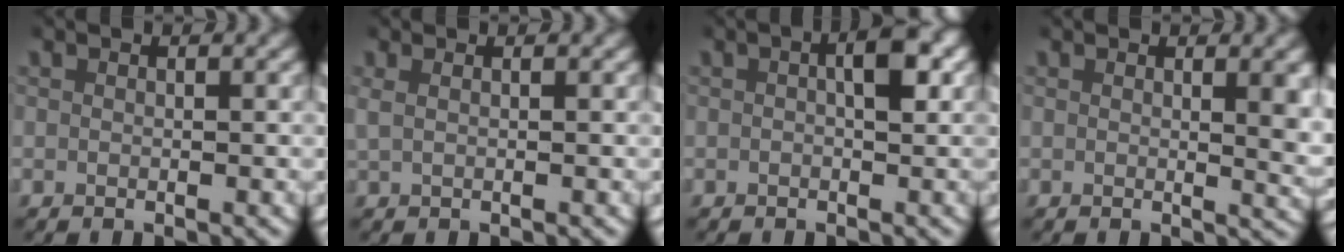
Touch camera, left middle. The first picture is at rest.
{"total": 1.0, "force": [0.5, 0.3, 0.9], "torque": [-0.024, 0.003, 0.009]}
{"total": 3.2, "force": [0.4, 1.1, 2.9], "torque": [-0.043, 0.007, 0.005]}
{"total": 2.5, "force": [0.8, 0.3, 2.4], "torque": [-0.025, -0.009, 0.012]}